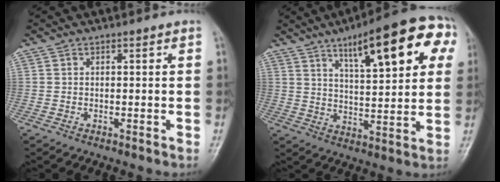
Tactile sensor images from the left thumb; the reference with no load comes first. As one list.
[{"total": 18.0, "force": [8.0, 5.4, 15.2], "torque": [-0.178, -0.010, 0.112]}]